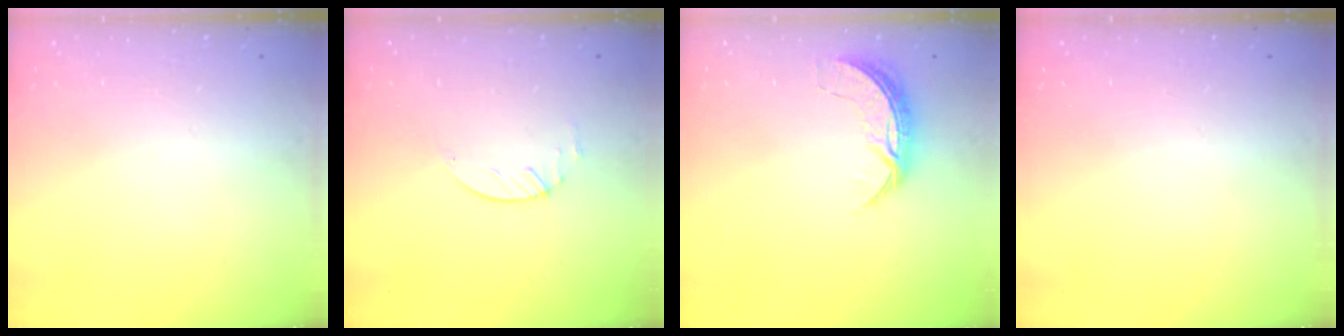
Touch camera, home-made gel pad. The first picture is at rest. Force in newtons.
{"total": 1.9, "press": 1.9, "slide": 0.3}
{"total": 6.8, "press": 6.8, "slide": 0.7}
{"total": 0.0}